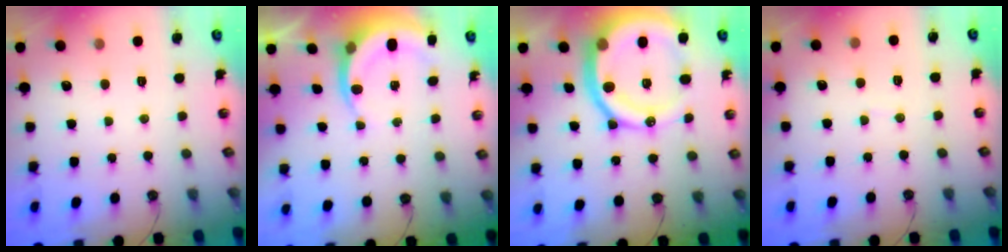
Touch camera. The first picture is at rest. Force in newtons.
{"total": 4.5, "press": 4.5, "slide": 0.3}
{"total": 22.6, "press": 22.4, "slide": 2.8}
{"total": 2.6, "press": 2.6, "slide": 0.3}